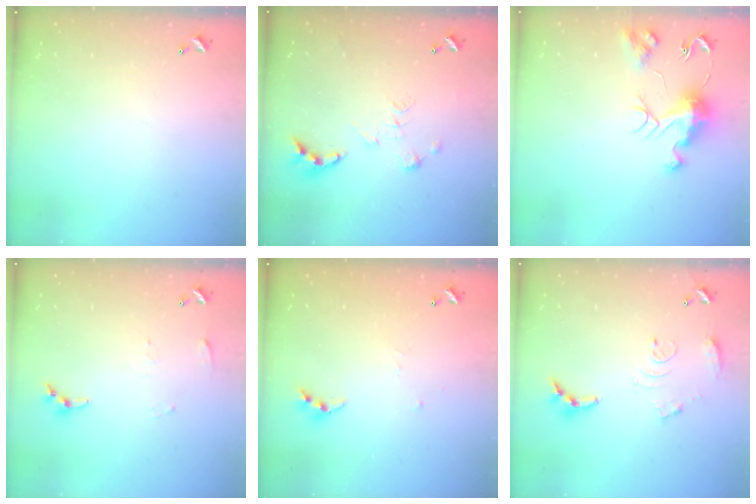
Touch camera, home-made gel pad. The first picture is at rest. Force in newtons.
{"total": 0.0}
{"total": 10.1, "press": 10.0, "slide": 0.8}
{"total": 4.6, "press": 4.6, "slide": 0.5}
{"total": 4.7, "press": 4.7, "slide": 0.4}
{"total": 10.6, "press": 10.6, "slide": 0.8}